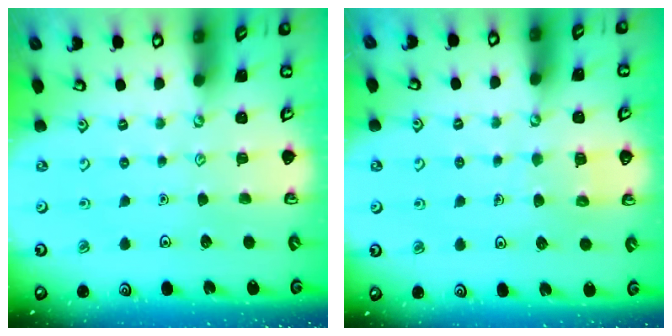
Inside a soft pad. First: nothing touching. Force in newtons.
{"total": 4.8, "press": 4.7, "slide": 0.3}